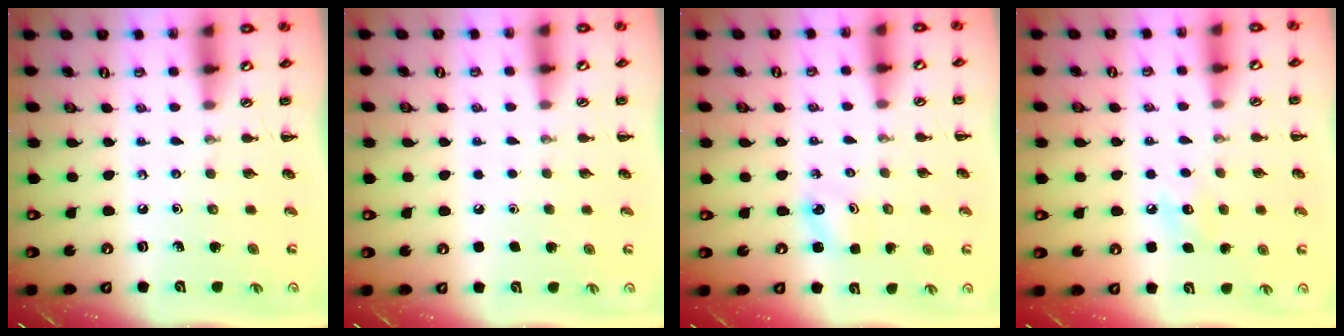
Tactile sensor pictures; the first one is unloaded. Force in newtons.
{"total": 1.8, "press": 1.8, "slide": 0.1}
{"total": 2.3, "press": 2.2, "slide": 0.7}
{"total": 6.8, "press": 6.5, "slide": 1.9}